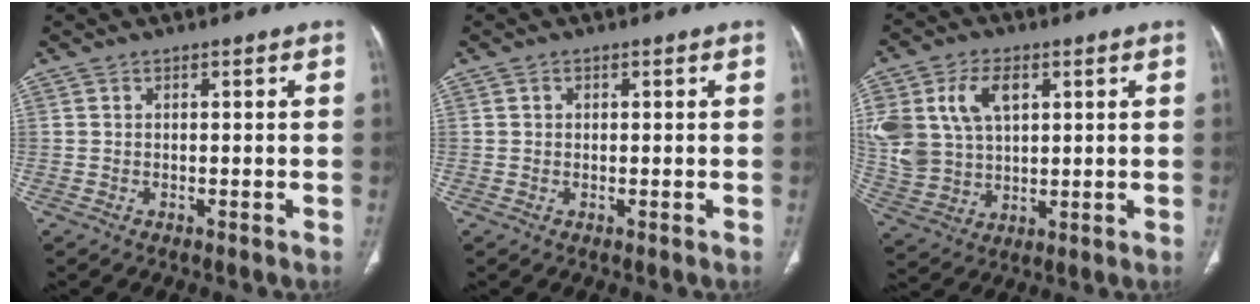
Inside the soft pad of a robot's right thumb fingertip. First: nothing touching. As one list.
[{"total": 0.7, "force": [0.2, 0.7, 0.2], "torque": [0.001, 0.002, 0.003]}, {"total": 16.1, "force": [4.9, 11.0, 10.7], "torque": [-0.230, -0.004, 0.107]}]